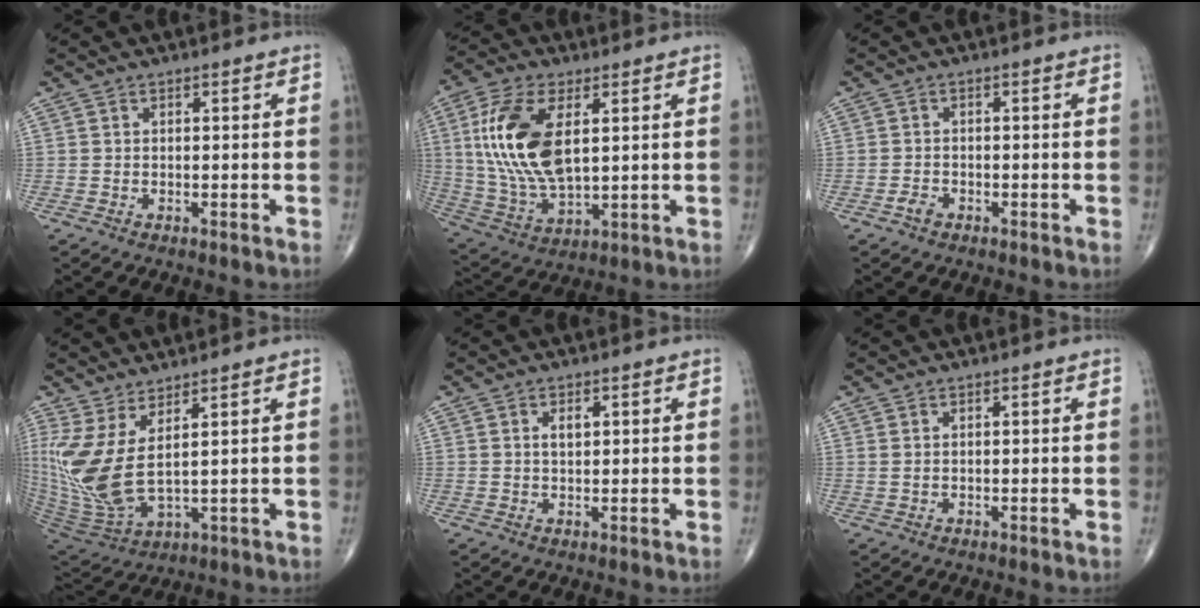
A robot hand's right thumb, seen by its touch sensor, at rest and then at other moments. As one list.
[{"total": 17.6, "force": [3.9, 8.8, 14.8], "torque": [-0.303, -0.012, 0.081]}, {"total": 1.6, "force": [-1.0, 0.9, 0.8], "torque": [-0.015, 0.007, -0.019]}, {"total": 13.0, "force": [3.3, 4.2, 11.9], "torque": [-0.284, -0.035, 0.084]}, {"total": 1.9, "force": [0.7, 1.0, 1.5], "torque": [-0.023, -0.002, 0.011]}, {"total": 0.6, "force": [0.3, 0.2, 0.5], "torque": [-0.015, 0.005, 0.007]}]